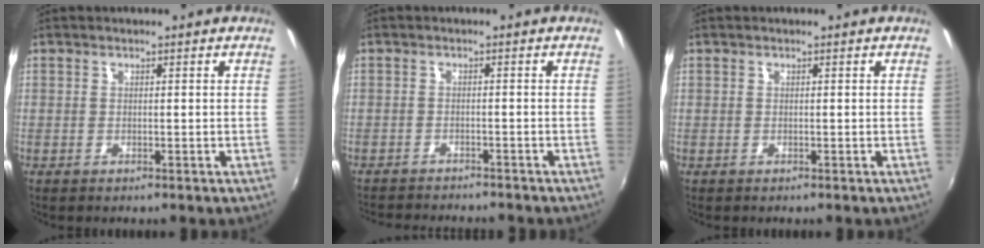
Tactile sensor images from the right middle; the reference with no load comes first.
{"total": 8.0, "force": [-7.5, 1.1, 2.7], "torque": [-0.067, -0.014, -0.110]}
{"total": 0.0}